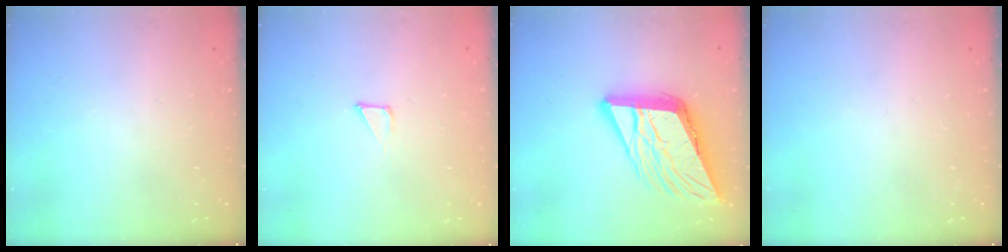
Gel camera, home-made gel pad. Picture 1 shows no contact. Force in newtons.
{"total": 1.3, "press": 1.3, "slide": 0.0}
{"total": 16.4, "press": 16.2, "slide": 2.8}
{"total": 0.0}